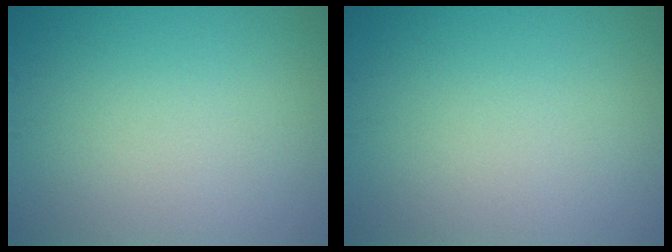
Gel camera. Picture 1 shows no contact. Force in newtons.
{"total": 0.0}